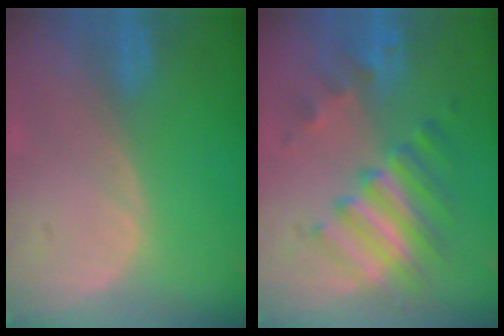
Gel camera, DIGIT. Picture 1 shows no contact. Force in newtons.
{"total": 7.8, "press": 7.7, "slide": 0.9}